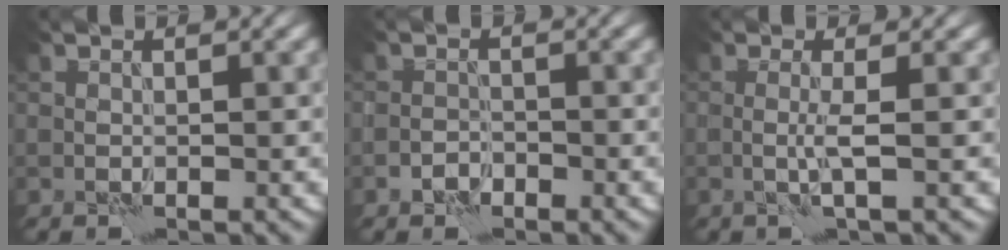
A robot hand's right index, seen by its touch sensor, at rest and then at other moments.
{"total": 1.4, "force": [-1.1, 0.9, 0.4], "torque": [-0.004, 0.005, -0.022]}
{"total": 1.5, "force": [0.1, -0.1, 1.5], "torque": [-0.032, -0.004, -0.002]}